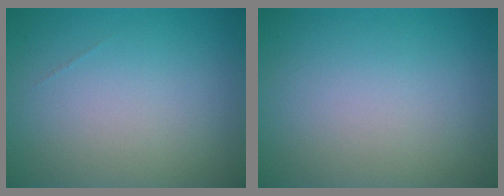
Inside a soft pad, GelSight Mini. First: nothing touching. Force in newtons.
{"total": 0.0}